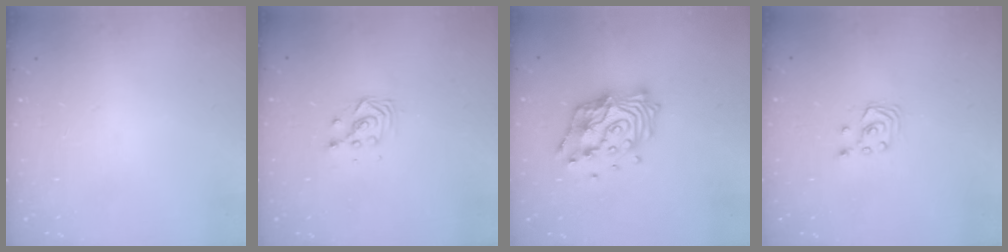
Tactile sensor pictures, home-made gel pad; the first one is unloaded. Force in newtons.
{"total": 3.3, "press": 3.3, "slide": 0.2}
{"total": 16.3, "press": 16.3, "slide": 1.3}
{"total": 2.9, "press": 2.8, "slide": 0.3}